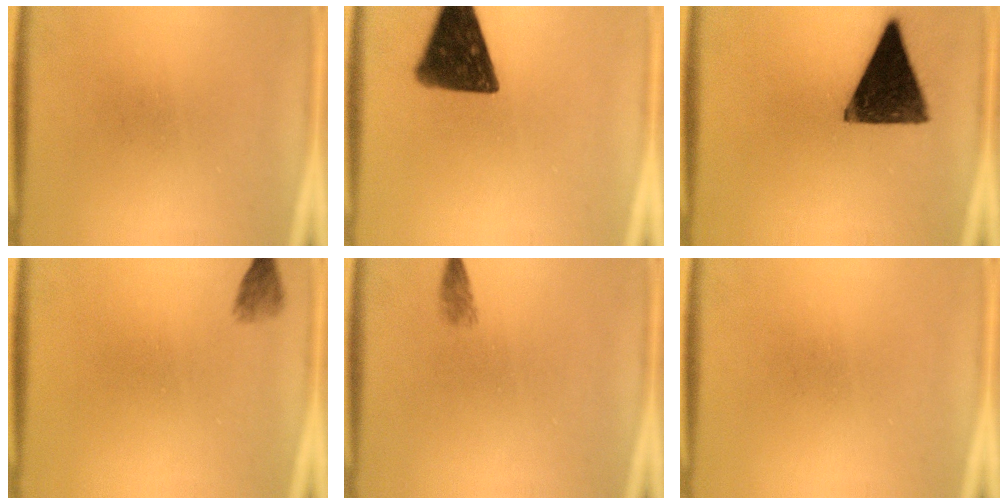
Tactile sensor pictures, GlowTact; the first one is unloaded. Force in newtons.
{"total": 14.0}
{"total": 14.9}
{"total": 1.5}
{"total": 1.3}
{"total": 0.0}